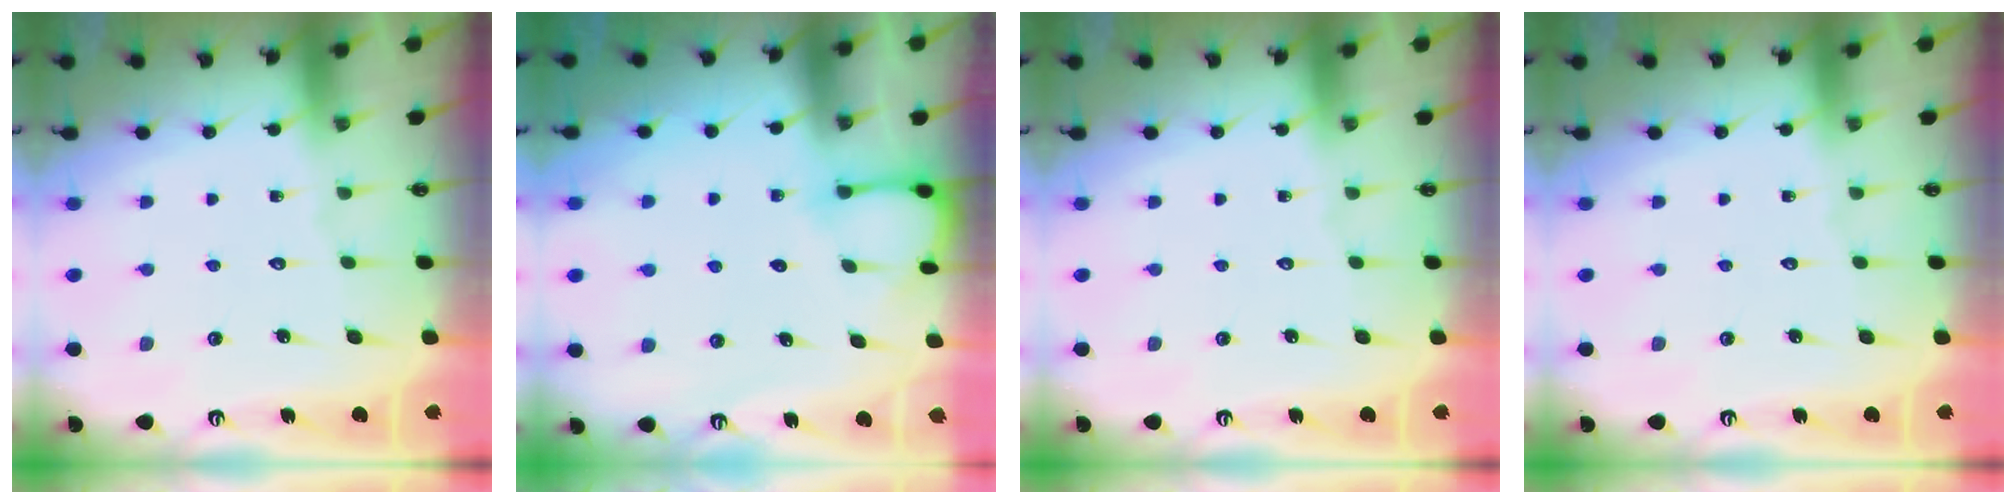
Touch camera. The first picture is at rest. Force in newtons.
{"total": 6.2, "press": 6.2, "slide": 0.3}
{"total": 0.0}
{"total": 0.0}